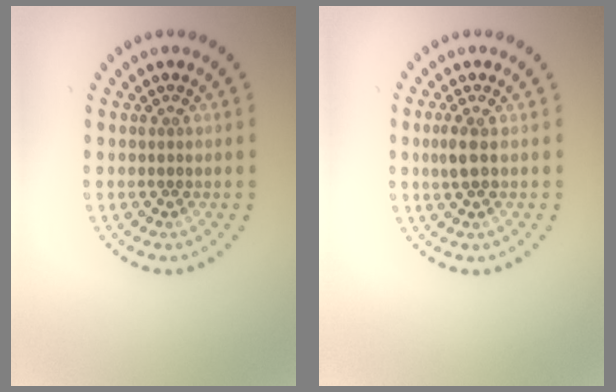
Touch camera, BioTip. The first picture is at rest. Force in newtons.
{"total": 1.6, "press": 1.4, "slide": 0.6}